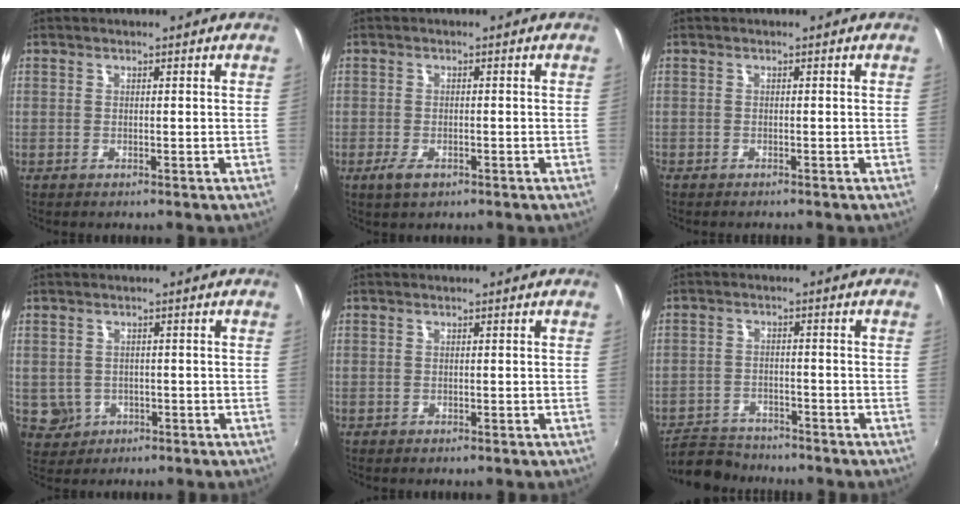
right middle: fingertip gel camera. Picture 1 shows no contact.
{"total": 3.7, "force": [-1.9, 1.9, 2.4], "torque": [-0.053, -0.007, -0.034]}
{"total": 1.4, "force": [-1.2, 0.7, 0.4], "torque": [-0.012, -0.004, -0.017]}
{"total": 6.1, "force": [-1.0, 5.7, 1.8], "torque": [-0.051, 0.003, 0.000]}
{"total": 1.0, "force": [-0.2, 0.9, 0.4], "torque": [-0.004, -0.003, -0.005]}
{"total": 8.8, "force": [-7.9, 3.4, 2.1], "torque": [-0.070, -0.003, -0.133]}